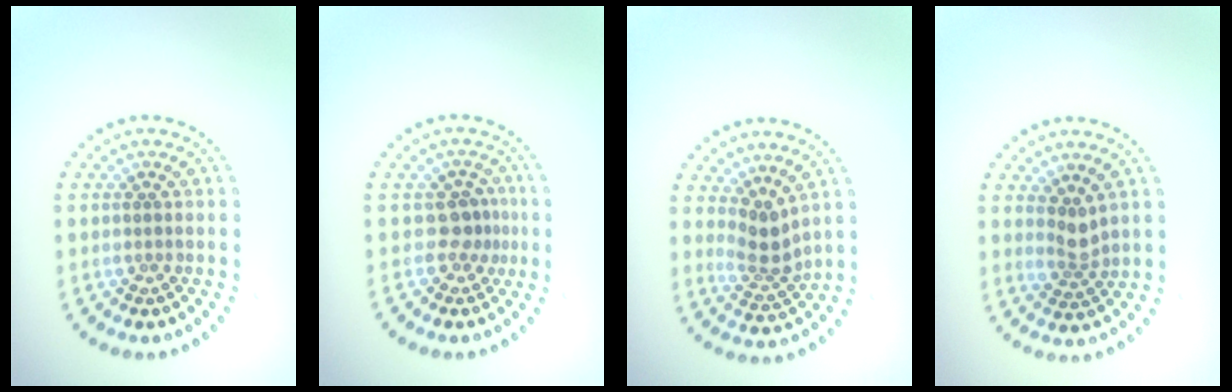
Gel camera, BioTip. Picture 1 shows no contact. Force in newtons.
{"total": 2.0, "press": 1.4, "slide": 1.5}
{"total": 2.6, "press": 1.9, "slide": 1.8}
{"total": 2.0, "press": 1.5, "slide": 1.4}